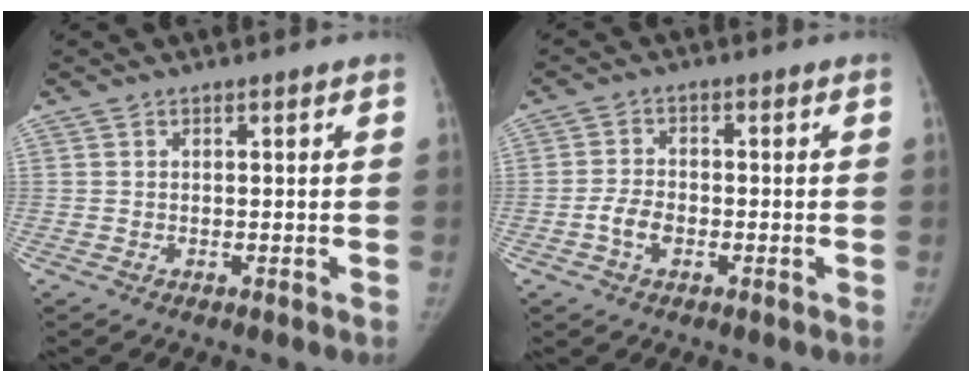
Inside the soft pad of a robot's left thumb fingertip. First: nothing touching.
{"total": 4.1, "force": [-1.5, 2.7, 2.7], "torque": [-0.049, 0.014, -0.030]}